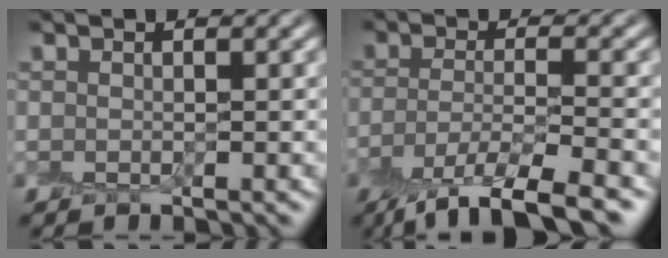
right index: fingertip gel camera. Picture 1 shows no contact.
{"total": 7.3, "force": [-4.5, 1.9, 5.4], "torque": [-0.087, -0.015, -0.084]}